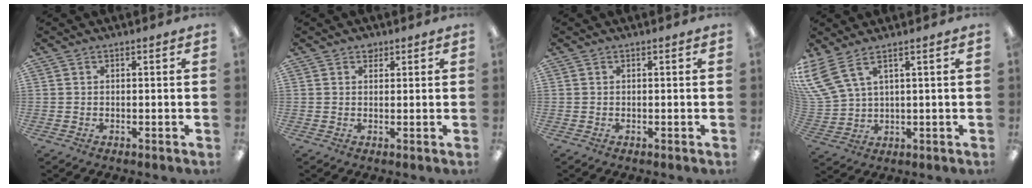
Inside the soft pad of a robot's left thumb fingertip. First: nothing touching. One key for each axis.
{"total": 1.8, "fx": 1.4, "fy": 1.0, "fz": 0.4, "tx": 0.006, "ty": -0.007, "tz": 0.022}
{"total": 0.0}
{"total": 8.7, "fx": 5.2, "fy": 3.7, "fz": 5.9, "tx": -0.135, "ty": -0.019, "tz": 0.103}